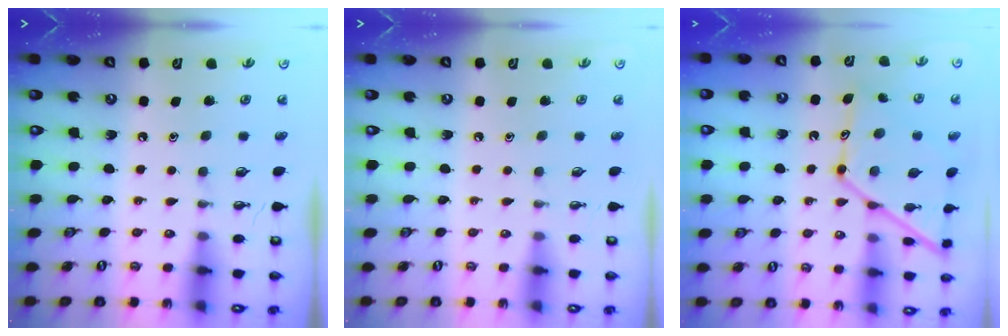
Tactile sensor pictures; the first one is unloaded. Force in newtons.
{"total": 0.0}
{"total": 15.6, "press": 15.5, "slide": 1.3}